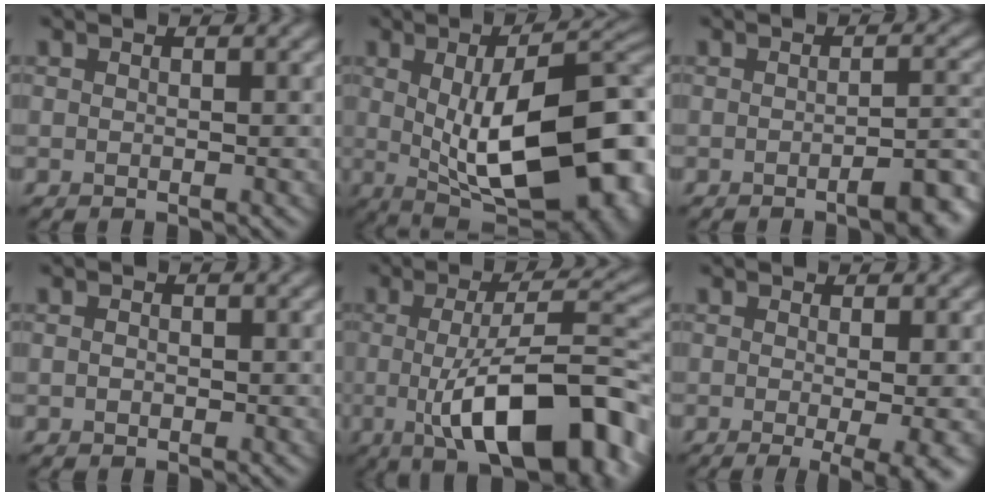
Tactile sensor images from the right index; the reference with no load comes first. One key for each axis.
{"total": 16.4, "fx": -1.1, "fy": 7.0, "fz": 14.8, "tx": -0.186, "ty": -0.006, "tz": -0.001}
{"total": 4.1, "fx": -2.3, "fy": 1.1, "fz": 3.2, "tx": -0.037, "ty": 0.004, "tz": -0.033}
{"total": 0.5, "fx": -0.1, "fy": 0.4, "fz": 0.3, "tx": -0.006, "ty": -0.002, "tz": -0.003}
{"total": 12.5, "fx": -3.0, "fy": 3.9, "fz": 11.5, "tx": -0.159, "ty": -0.002, "tz": -0.052}
{"total": 5.5, "fx": -1.4, "fy": 1.3, "fz": 5.2, "tx": -0.067, "ty": -0.016, "tz": -0.012}